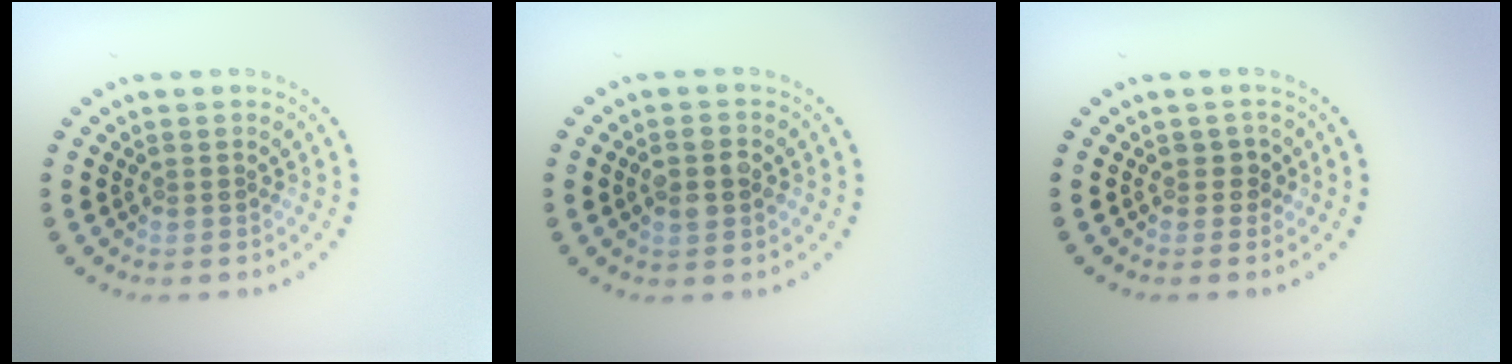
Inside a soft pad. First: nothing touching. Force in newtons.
{"total": 2.1, "press": 2.1, "slide": 0.2}
{"total": 1.1, "press": 0.9, "slide": 0.6}